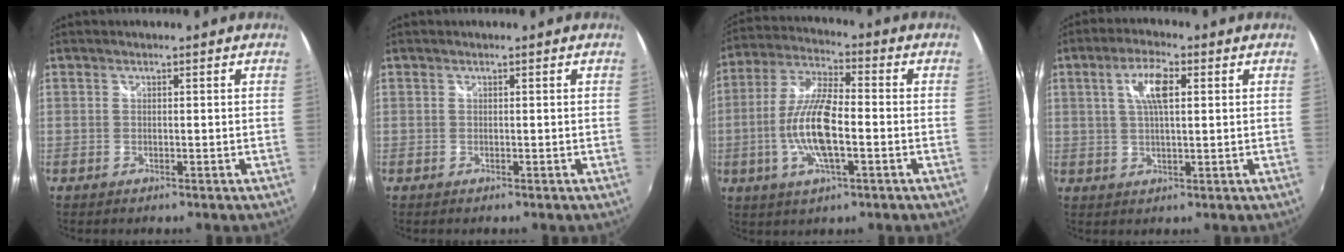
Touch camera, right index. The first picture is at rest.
{"total": 0.0}
{"total": 12.2, "force": [-2.7, 3.3, 11.5], "torque": [-0.236, 0.002, -0.052]}
{"total": 6.5, "force": [1.9, 2.1, 5.9], "torque": [-0.109, 0.010, 0.036]}